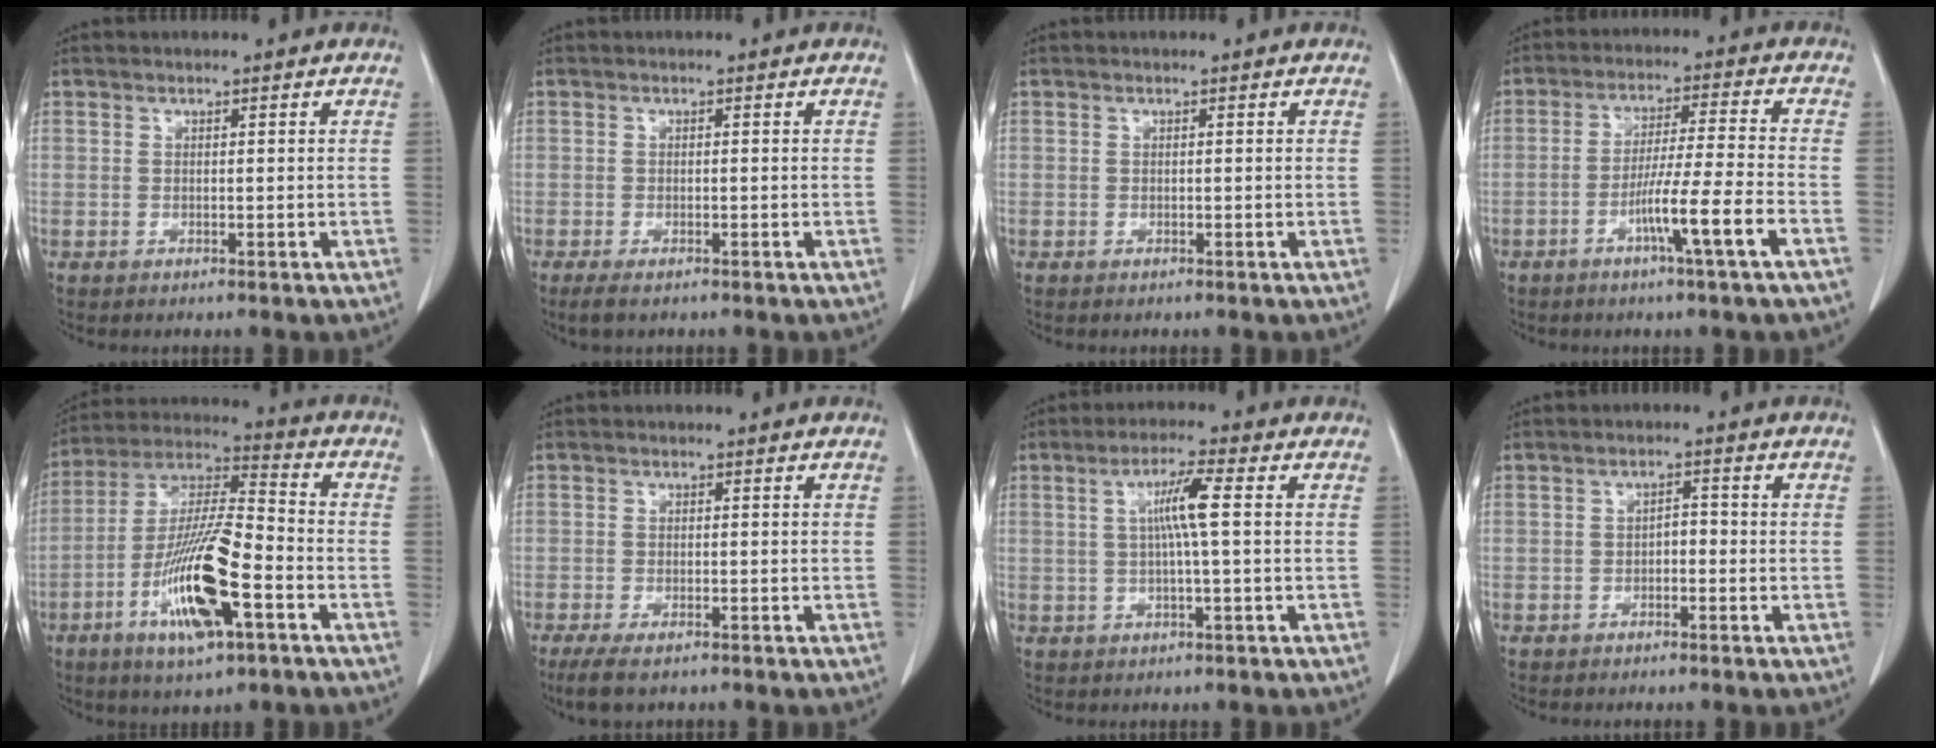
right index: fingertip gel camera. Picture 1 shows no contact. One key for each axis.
{"total": 2.2, "fx": -1.6, "fy": 0.5, "fz": 1.4, "tx": -0.030, "ty": -0.007, "tz": -0.026}
{"total": 0.0}
{"total": 8.8, "fx": -4.0, "fy": -1.4, "fz": 7.7, "tx": -0.138, "ty": -0.007, "tz": -0.075}
{"total": 16.4, "fx": -6.4, "fy": 2.9, "fz": 14.9, "tx": -0.294, "ty": -0.010, "tz": -0.112}
{"total": 4.3, "fx": -3.1, "fy": 1.1, "fz": 2.8, "tx": -0.054, "ty": -0.011, "tz": -0.049}
{"total": 5.5, "fx": 0.8, "fy": -0.3, "fz": 5.4, "tx": -0.100, "ty": 0.007, "tz": 0.015}
{"total": 1.8, "fx": -0.6, "fy": 0.9, "fz": 1.4, "tx": -0.016, "ty": 0.007, "tz": -0.012}